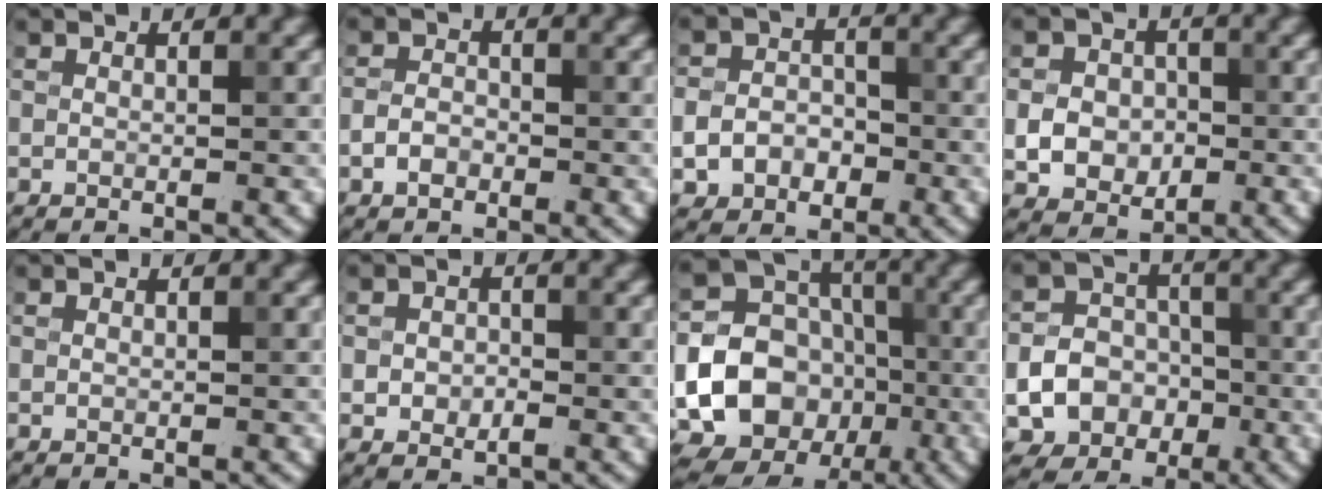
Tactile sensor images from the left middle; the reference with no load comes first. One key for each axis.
{"total": 1.7, "fx": -0.9, "fy": 1.2, "fz": 0.9, "tx": -0.018, "ty": 0.007, "tz": -0.021}
{"total": 3.8, "fx": -1.3, "fy": 3.1, "fz": 1.8, "tx": -0.014, "ty": -0.001, "tz": -0.031}
{"total": 3.8, "fx": -0.6, "fy": 3.2, "fz": 2.0, "tx": -0.035, "ty": 0.002, "tz": -0.012}
{"total": 0.0}
{"total": 1.7, "fx": -0.3, "fy": 1.3, "fz": 1.1, "tx": -0.020, "ty": 0.001, "tz": -0.010}
{"total": 20.6, "fx": -5.4, "fy": 18.5, "fz": 7.1, "tx": -0.176, "ty": -0.019, "tz": -0.111}
{"total": 11.2, "fx": -3.5, "fy": 10.3, "fz": 2.8, "tx": -0.069, "ty": -0.016, "tz": -0.066}